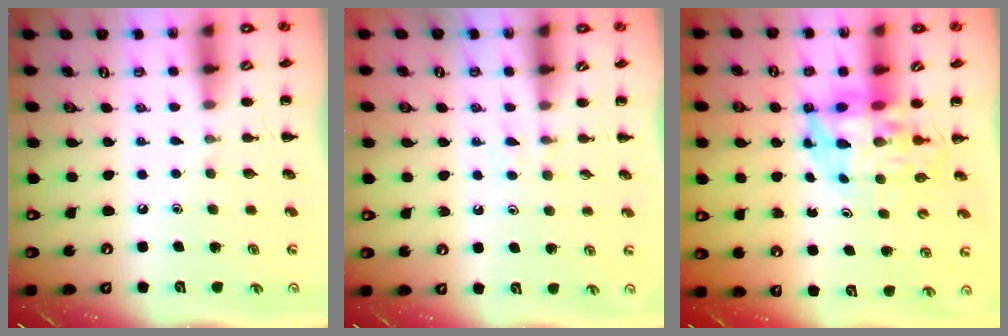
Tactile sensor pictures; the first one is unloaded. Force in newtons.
{"total": 2.9, "press": 2.7, "slide": 1.2}
{"total": 7.4, "press": 7.0, "slide": 2.4}